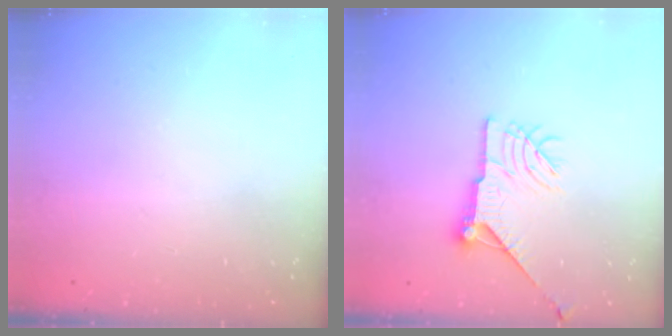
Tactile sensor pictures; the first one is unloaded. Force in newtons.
{"total": 12.6, "press": 12.6, "slide": 0.4}